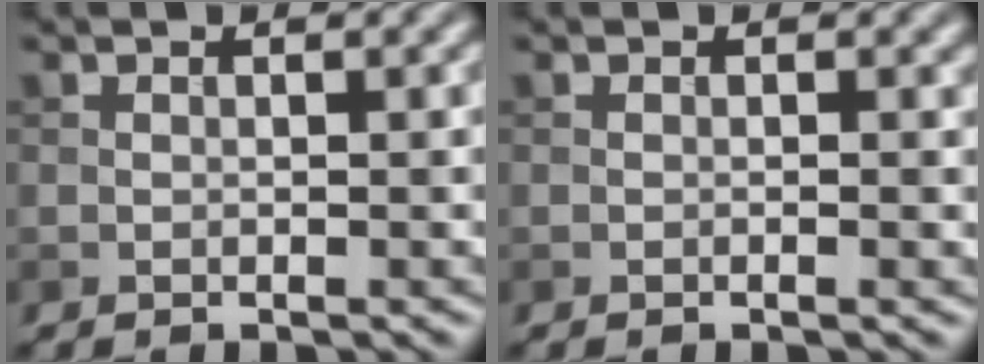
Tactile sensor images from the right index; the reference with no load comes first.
{"total": 0.5, "force": [0.0, 0.1, 0.5], "torque": [-0.007, -0.003, 0.000]}